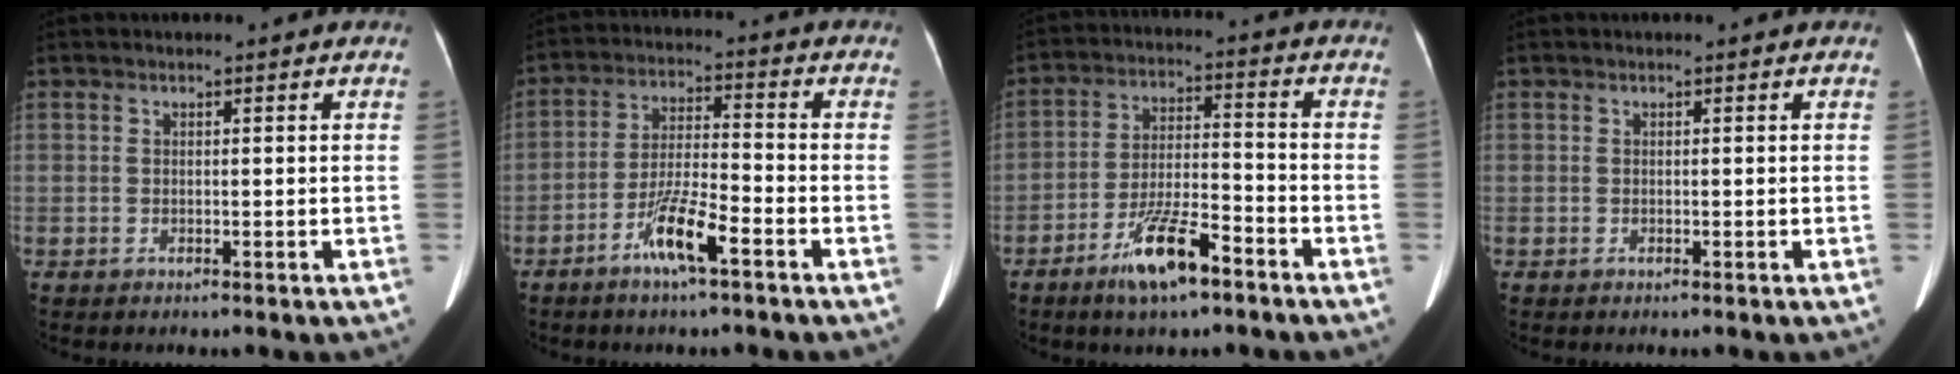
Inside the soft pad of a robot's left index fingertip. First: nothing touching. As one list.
[{"total": 7.8, "force": [-4.5, 0.6, 6.3], "torque": [-0.129, -0.003, -0.085]}, {"total": 9.7, "force": [-6.3, 2.0, 7.2], "torque": [-0.141, -0.006, -0.112]}, {"total": 0.0}]